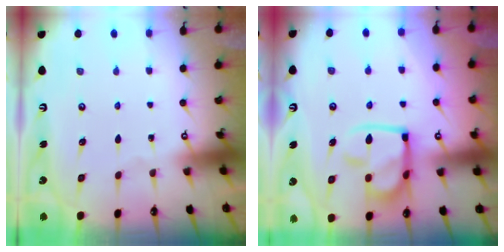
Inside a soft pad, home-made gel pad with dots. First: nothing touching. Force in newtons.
{"total": 14.3, "press": 14.2, "slide": 1.7}